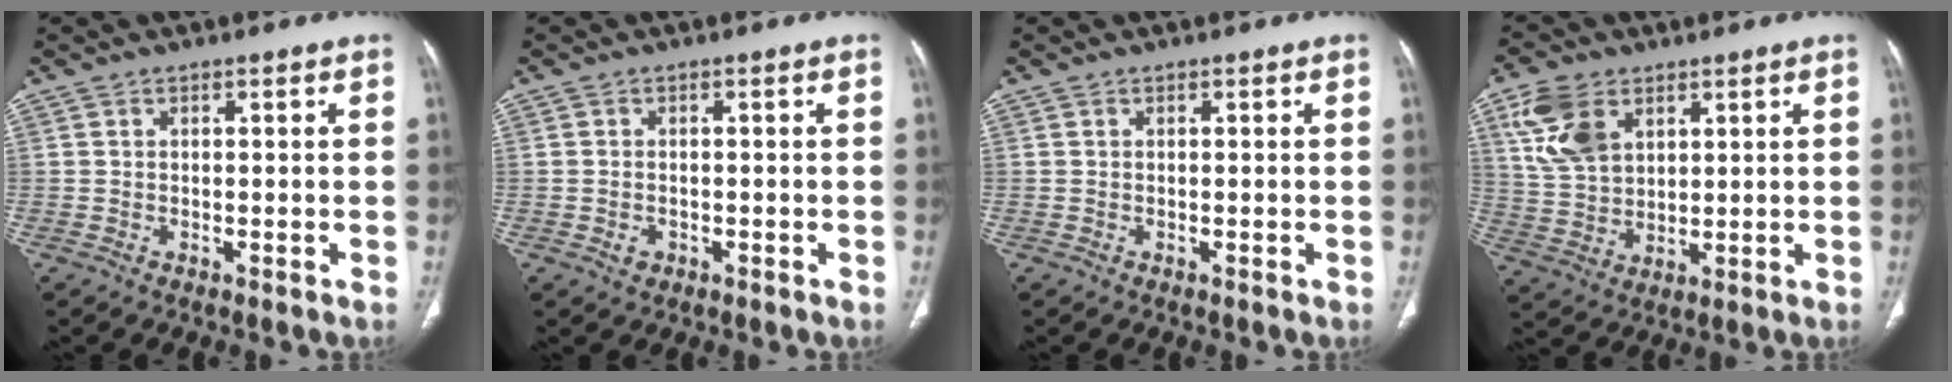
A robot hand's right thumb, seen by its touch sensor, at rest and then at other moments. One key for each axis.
{"total": 1.7, "fx": -0.6, "fy": 1.3, "fz": 0.8, "tx": -0.012, "ty": 0.007, "tz": -0.005}
{"total": 0.0}
{"total": 10.7, "fx": 4.9, "fy": 7.0, "fz": 6.5, "tx": -0.119, "ty": -0.011, "tz": 0.105}